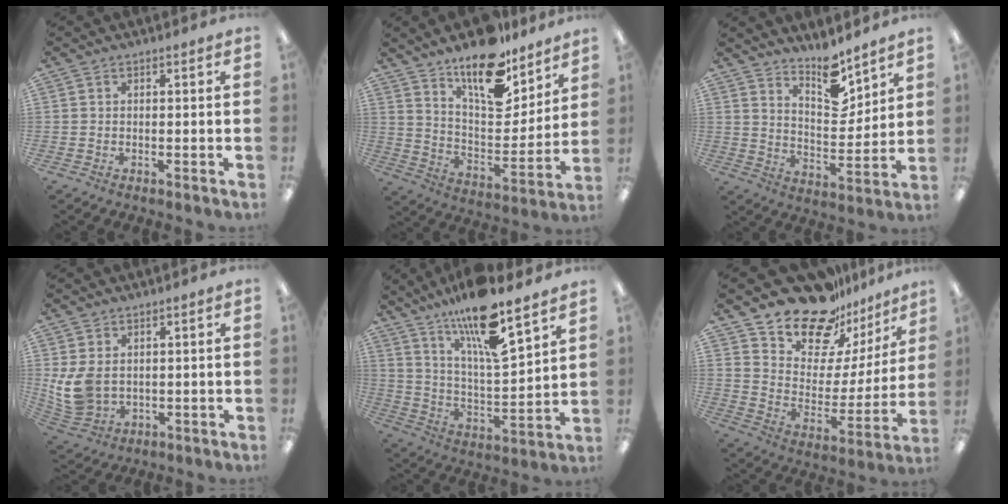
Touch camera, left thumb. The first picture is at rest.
{"total": 17.7, "force": [13.6, 7.0, 8.9], "torque": [-0.145, -0.093, 0.235]}
{"total": 11.2, "force": [9.2, 4.1, 4.9], "torque": [-0.059, -0.069, 0.162]}
{"total": 8.2, "force": [1.2, 5.9, 5.5], "torque": [-0.138, -0.003, 0.027]}
{"total": 17.0, "force": [13.4, 3.1, 10.0], "torque": [-0.182, -0.087, 0.223]}
{"total": 18.9, "force": [16.3, 8.0, 5.3], "torque": [-0.104, -0.129, 0.292]}